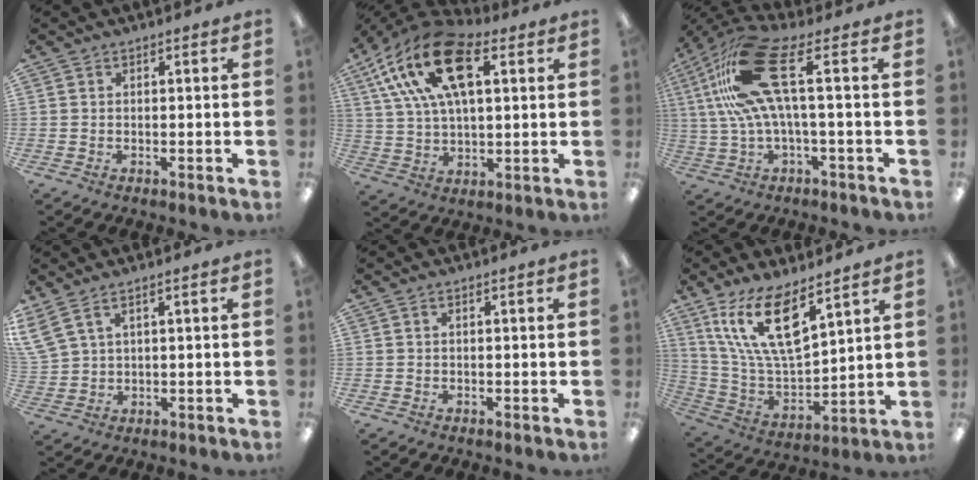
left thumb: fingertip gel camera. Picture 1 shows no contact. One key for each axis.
{"total": 21.3, "fx": 9.2, "fy": 11.0, "fz": 15.9, "tx": -0.315, "ty": -0.015, "tz": 0.157}
{"total": 19.9, "fx": 5.1, "fy": 6.4, "fz": 18.1, "tx": -0.380, "ty": -0.011, "tz": 0.080}
{"total": 5.2, "fx": 3.2, "fy": 2.3, "fz": 3.4, "tx": -0.076, "ty": -0.012, "tz": 0.059}
{"total": 0.0}
{"total": 16.9, "fx": 10.7, "fy": 6.0, "fz": 11.6, "tx": -0.260, "ty": -0.052, "tz": 0.188}